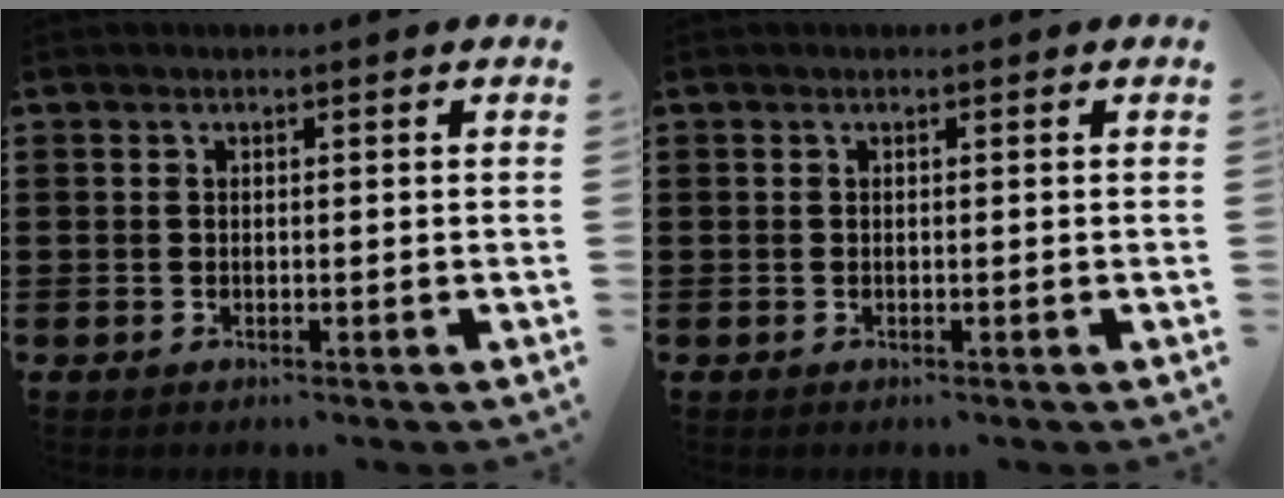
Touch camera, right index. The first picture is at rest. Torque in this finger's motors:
{"motor_torque": [-0.95, 1.18, 0.00, 0.01]}